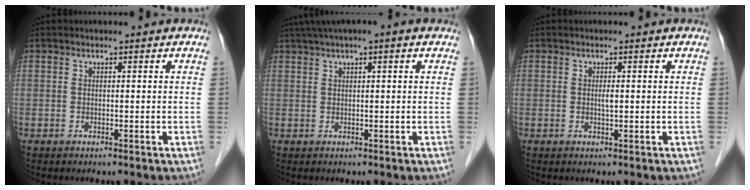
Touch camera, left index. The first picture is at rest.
{"total": 6.0, "force": [4.0, 0.3, 4.6], "torque": [-0.081, 0.039, 0.064]}
{"total": 0.9, "force": [0.0, 0.2, 0.9], "torque": [-0.018, -0.002, -0.002]}